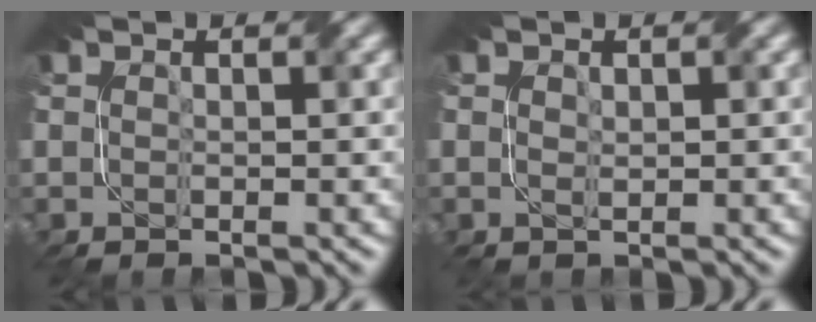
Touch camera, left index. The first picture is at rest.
{"total": 1.1, "force": [-1.0, 0.0, -0.6], "torque": [0.008, -0.003, 0.006]}